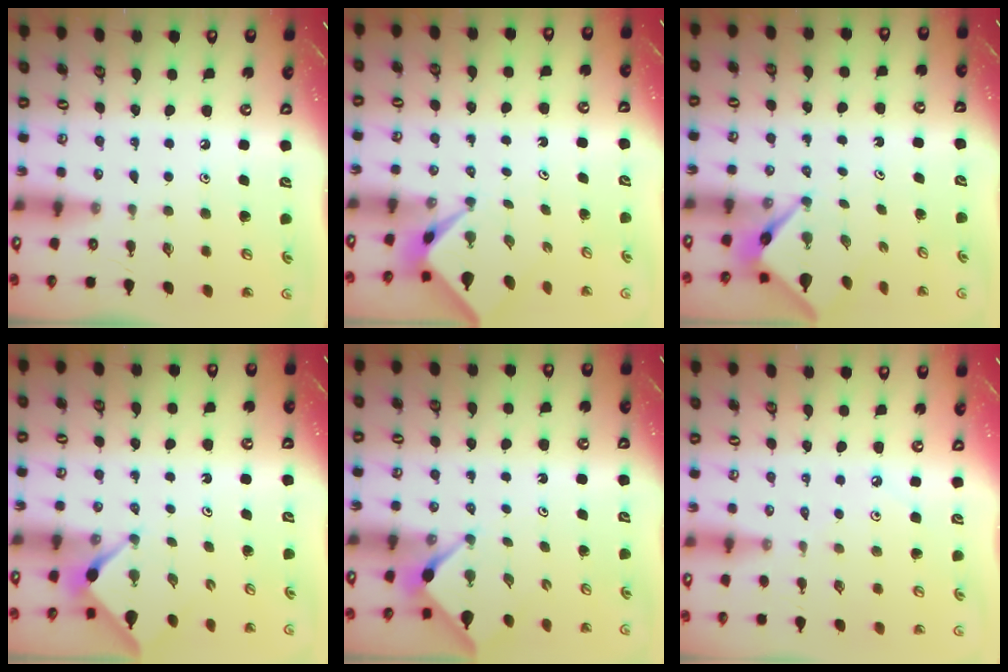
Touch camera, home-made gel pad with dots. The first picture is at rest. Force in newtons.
{"total": 1.6, "press": 1.5, "slide": 0.2}
{"total": 4.0, "press": 3.9, "slide": 0.2}
{"total": 3.1, "press": 3.0, "slide": 0.4}
{"total": 3.1, "press": 3.1, "slide": 0.3}
{"total": 1.7, "press": 1.7, "slide": 0.3}